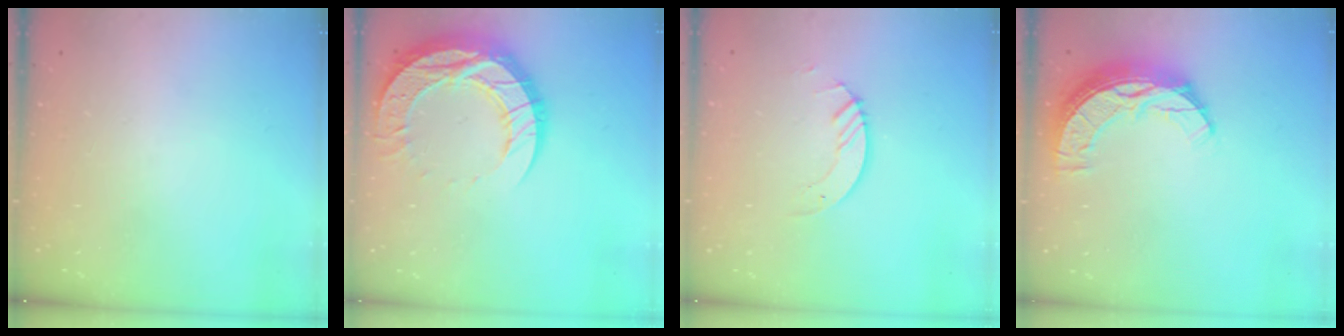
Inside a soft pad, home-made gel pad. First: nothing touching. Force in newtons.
{"total": 18.4, "press": 18.4, "slide": 1.6}
{"total": 2.9, "press": 2.9, "slide": 0.3}
{"total": 10.4, "press": 10.3, "slide": 0.9}